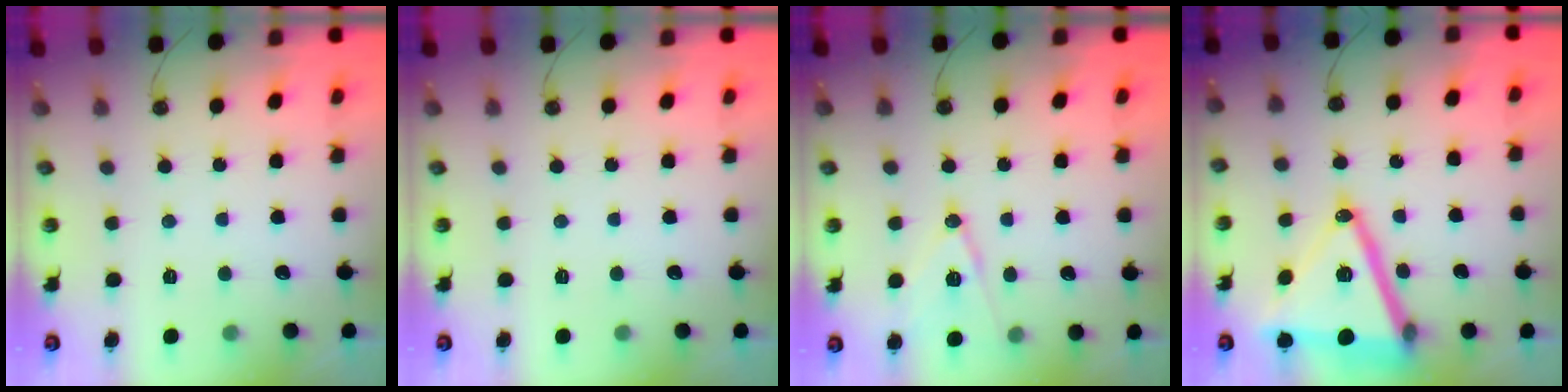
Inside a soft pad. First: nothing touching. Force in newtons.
{"total": 0.0}
{"total": 12.7, "press": 12.3, "slide": 3.2}
{"total": 21.4, "press": 21.0, "slide": 3.7}